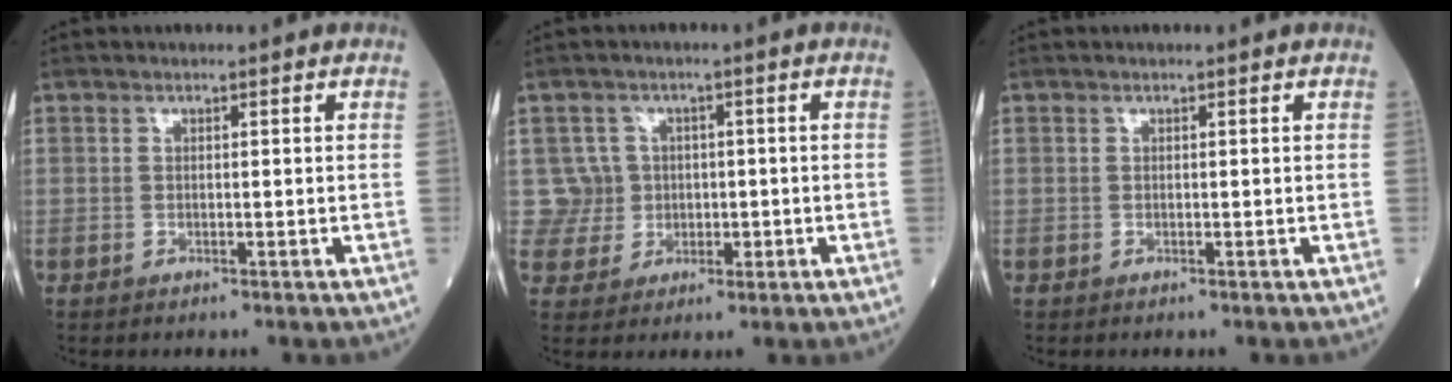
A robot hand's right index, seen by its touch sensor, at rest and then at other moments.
{"total": 5.0, "force": [0.6, 4.9, -0.6], "torque": [0.025, 0.016, 0.017]}
{"total": 0.0}